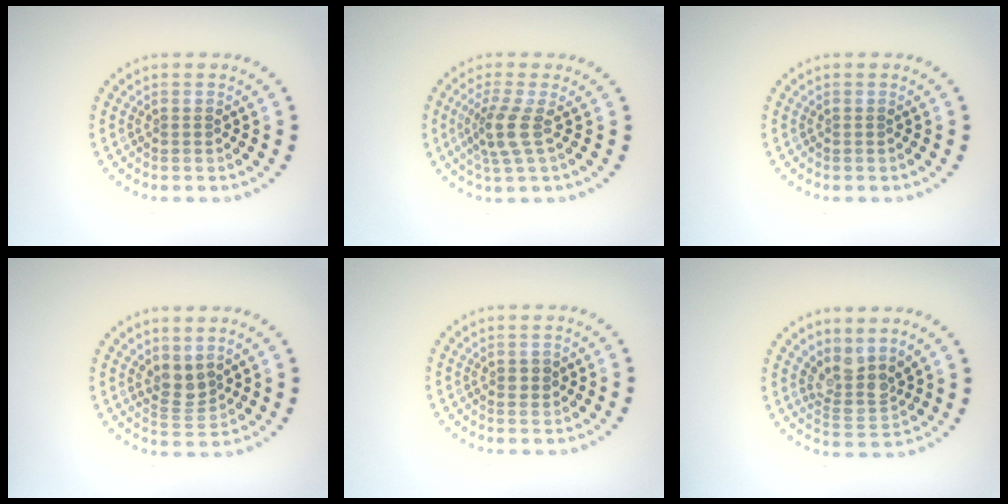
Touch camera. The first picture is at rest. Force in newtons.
{"total": 2.7, "press": 2.0, "slide": 1.7}
{"total": 0.0}
{"total": 2.3, "press": 2.0, "slide": 1.3}
{"total": 1.1, "press": 1.1, "slide": 0.2}
{"total": 3.3, "press": 2.5, "slide": 2.1}